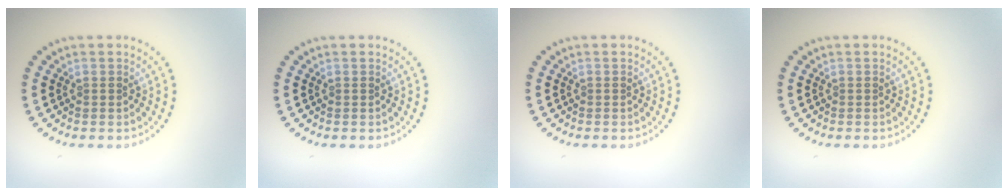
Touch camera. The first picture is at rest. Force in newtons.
{"total": 0.0}
{"total": 0.0}
{"total": 0.0}